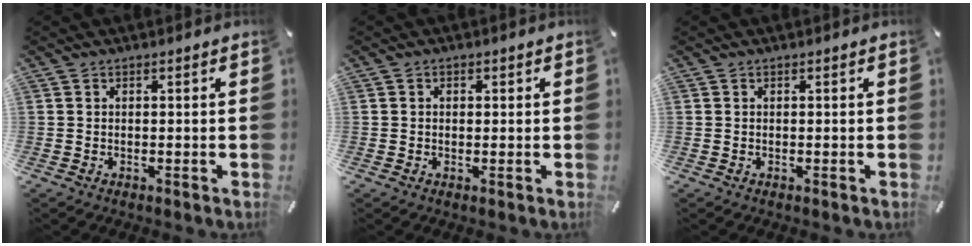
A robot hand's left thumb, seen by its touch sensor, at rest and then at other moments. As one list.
[{"total": 1.1, "force": [0.1, 1.0, 0.4], "torque": [-0.001, 0.003, -0.003]}, {"total": 0.0}]